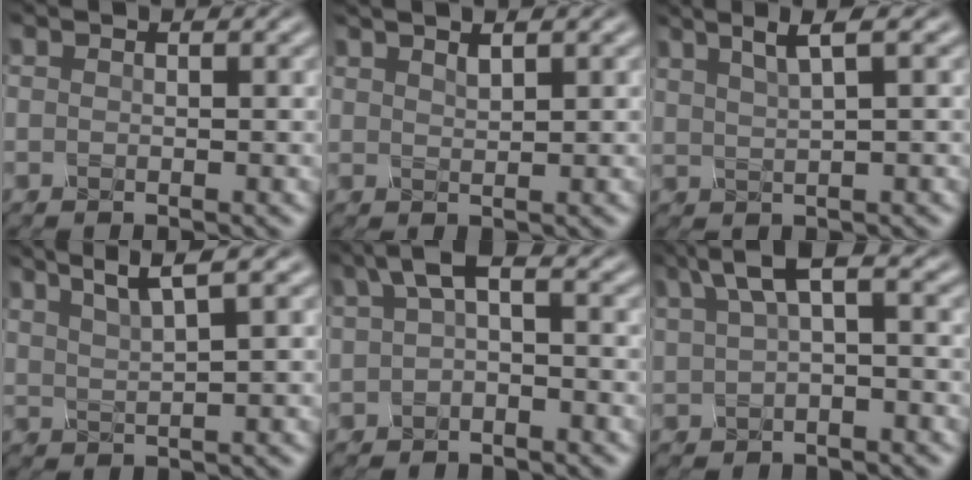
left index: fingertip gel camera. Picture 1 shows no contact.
{"total": 1.0, "force": [0.8, 0.2, 0.6], "torque": [-0.012, 0.002, 0.017]}
{"total": 2.7, "force": [1.4, 0.4, 2.3], "torque": [-0.037, 0.008, 0.032]}
{"total": 4.2, "force": [2.8, 0.6, 3.1], "torque": [-0.054, 0.013, 0.052]}
{"total": 3.3, "force": [0.4, 1.8, 2.7], "torque": [-0.052, 0.013, 0.000]}
{"total": 4.2, "force": [1.4, 1.7, 3.6], "torque": [-0.076, 0.016, 0.024]}